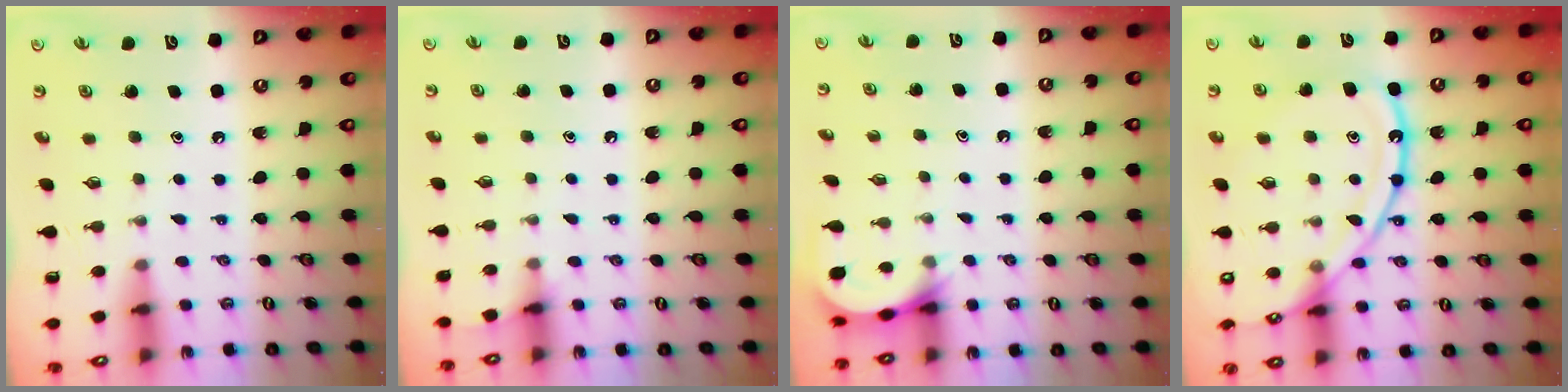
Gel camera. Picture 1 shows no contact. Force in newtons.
{"total": 5.3, "press": 5.3, "slide": 0.7}
{"total": 4.1, "press": 4.0, "slide": 0.4}
{"total": 16.9, "press": 16.8, "slide": 1.6}